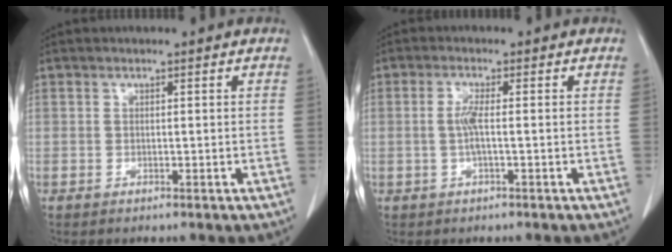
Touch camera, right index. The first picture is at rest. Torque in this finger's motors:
{"motor_torque": [0.44, -0.02, 0.12, 0.05]}